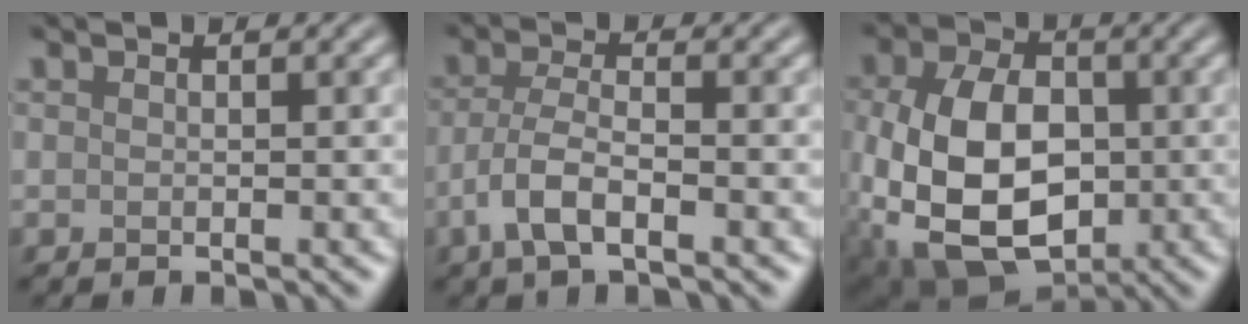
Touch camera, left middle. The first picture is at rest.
{"total": 4.0, "force": [-1.8, 1.4, 3.3], "torque": [-0.070, 0.000, -0.041]}
{"total": 12.7, "force": [-2.1, 8.3, 9.4], "torque": [-0.198, -0.020, -0.037]}